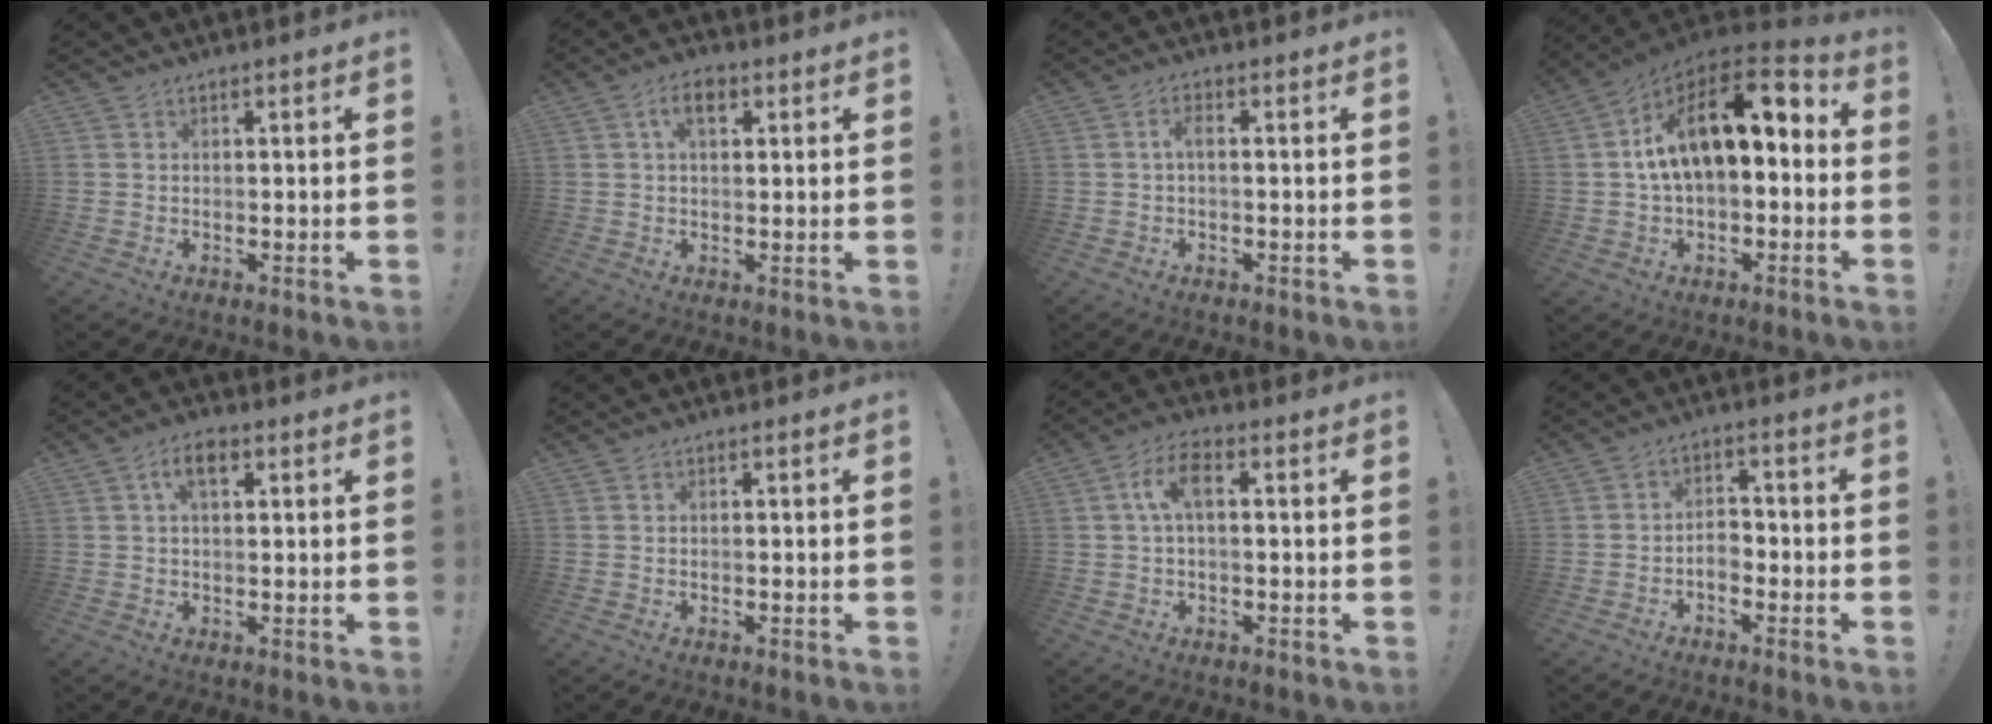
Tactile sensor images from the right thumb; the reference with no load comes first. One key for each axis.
{"total": 6.4, "fx": 1.9, "fy": 4.5, "fz": 4.2, "tx": -0.057, "ty": 0.003, "tz": 0.032}
{"total": 2.7, "fx": -0.4, "fy": 0.7, "fz": 2.6, "tx": -0.049, "ty": 0.008, "tz": -0.009}
{"total": 16.3, "fx": 3.4, "fy": 8.4, "fz": 13.5, "tx": -0.214, "ty": -0.005, "tz": 0.057}
{"total": 5.6, "fx": 2.0, "fy": 2.9, "fz": 4.3, "tx": -0.075, "ty": 0.007, "tz": 0.034}
{"total": 0.0}
{"total": 7.4, "fx": 1.1, "fy": 3.3, "fz": 6.6, "tx": -0.137, "ty": 0.010, "tz": 0.019}
{"total": 4.7, "fx": -1.6, "fy": 3.2, "fz": 3.1, "tx": -0.061, "ty": 0.007, "tz": -0.030}